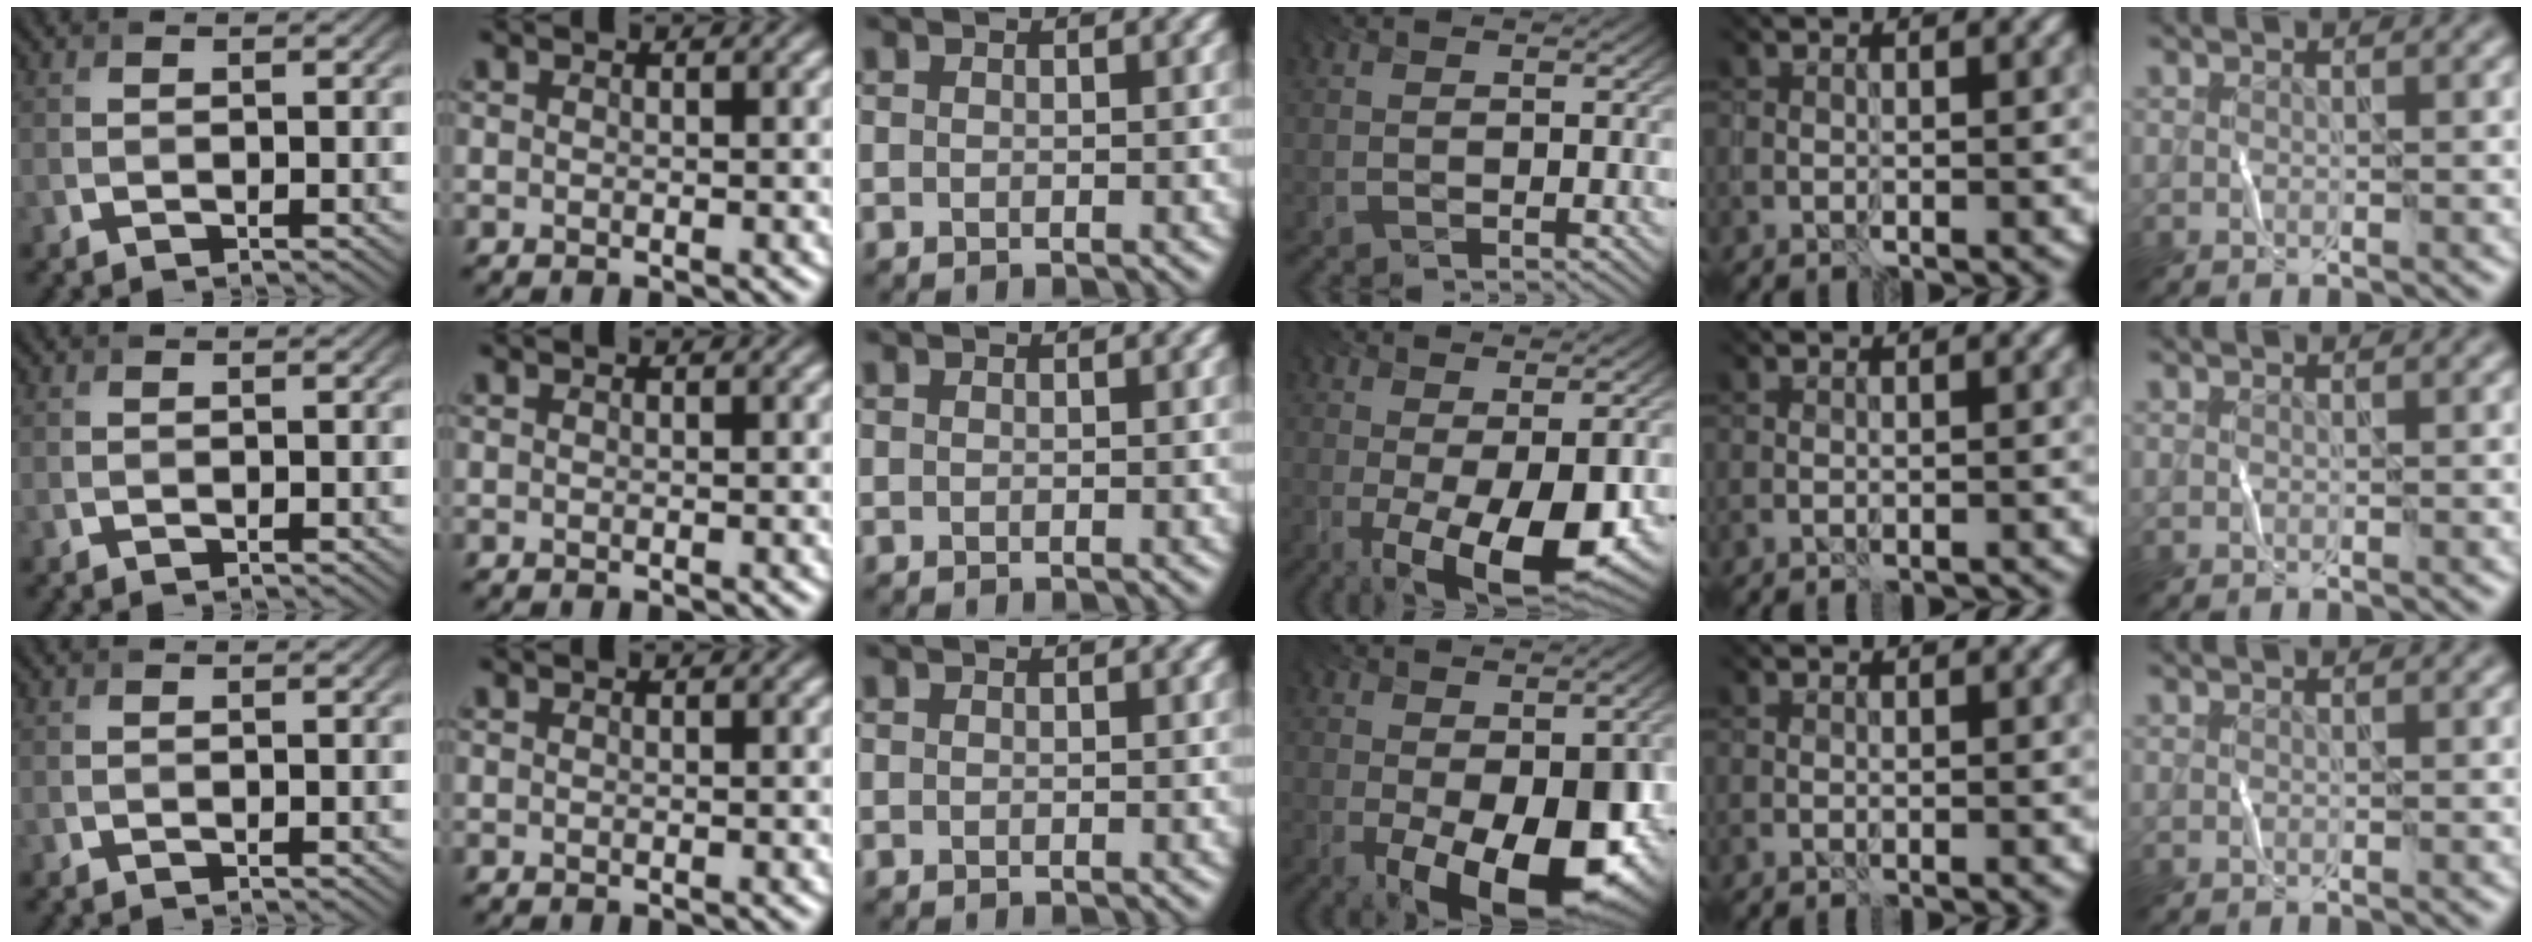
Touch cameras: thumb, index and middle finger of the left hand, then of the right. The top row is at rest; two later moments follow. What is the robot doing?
{"motion": "fold", "object": "bandana"}